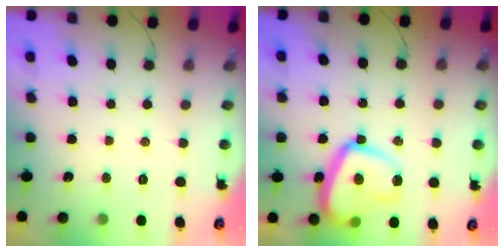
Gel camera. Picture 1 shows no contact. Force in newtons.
{"total": 16.8, "press": 16.8, "slide": 1.4}